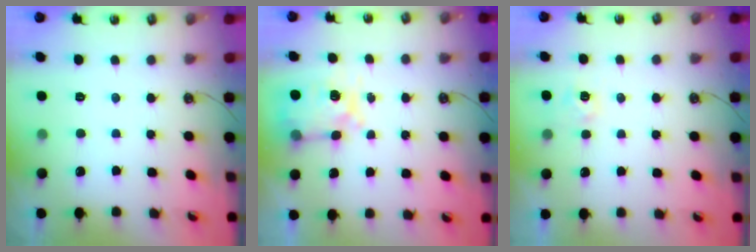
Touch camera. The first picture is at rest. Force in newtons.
{"total": 7.2, "press": 7.1, "slide": 0.6}
{"total": 3.6, "press": 3.6, "slide": 0.4}